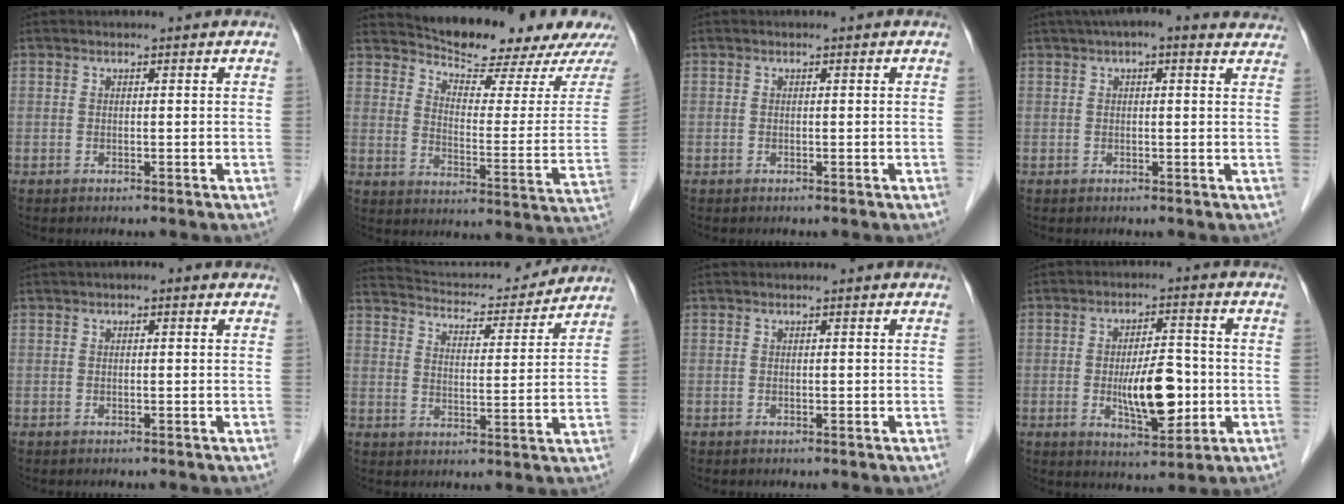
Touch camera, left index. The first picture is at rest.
{"total": 17.1, "force": [15.8, 1.6, 6.2], "torque": [-0.086, -0.051, 0.206]}
{"total": 0.0}
{"total": 9.8, "force": [7.8, 2.4, 5.3], "torque": [-0.070, 0.034, 0.087]}
{"total": 1.1, "force": [0.6, 0.5, 0.8], "torque": [-0.015, 0.015, 0.002]}
{"total": 16.6, "force": [15.9, 2.3, 3.8], "torque": [-0.060, 0.007, 0.222]}
{"total": 0.0}
{"total": 9.2, "force": [-1.5, 3.1, 8.5], "torque": [-0.147, -0.002, -0.021]}